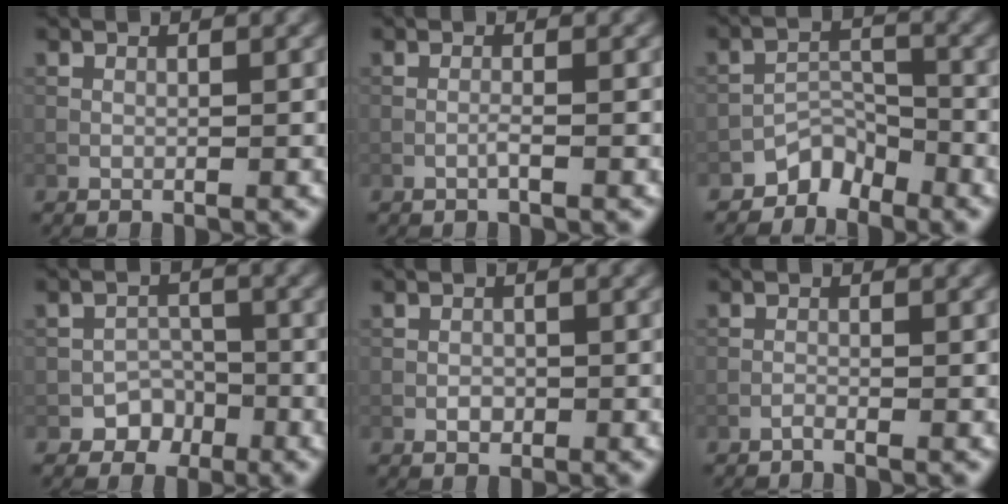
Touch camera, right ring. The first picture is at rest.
{"total": 0.6, "force": [-0.4, -0.1, 0.5], "torque": [-0.011, 0.003, -0.010]}
{"total": 3.0, "force": [-2.6, 1.3, 0.6], "torque": [0.002, 0.013, -0.050]}
{"total": 2.6, "force": [-1.7, 2.0, 0.4], "torque": [0.009, 0.011, -0.026]}
{"total": 1.0, "force": [-0.4, 0.7, 0.6], "torque": [-0.007, 0.000, -0.008]}
{"total": 0.6, "force": [-0.6, 0.0, 0.1], "torque": [-0.002, 0.002, -0.015]}